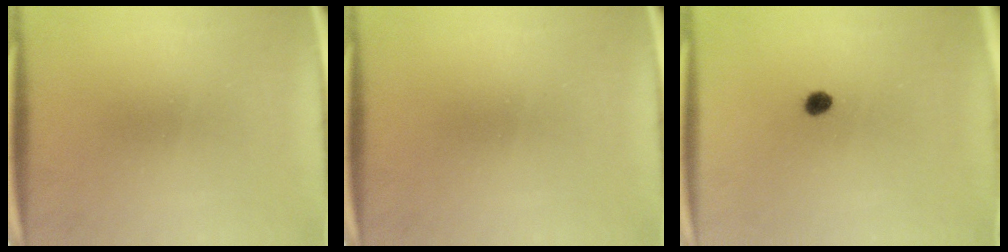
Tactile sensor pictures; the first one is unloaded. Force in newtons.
{"total": 0.0}
{"total": 2.1}